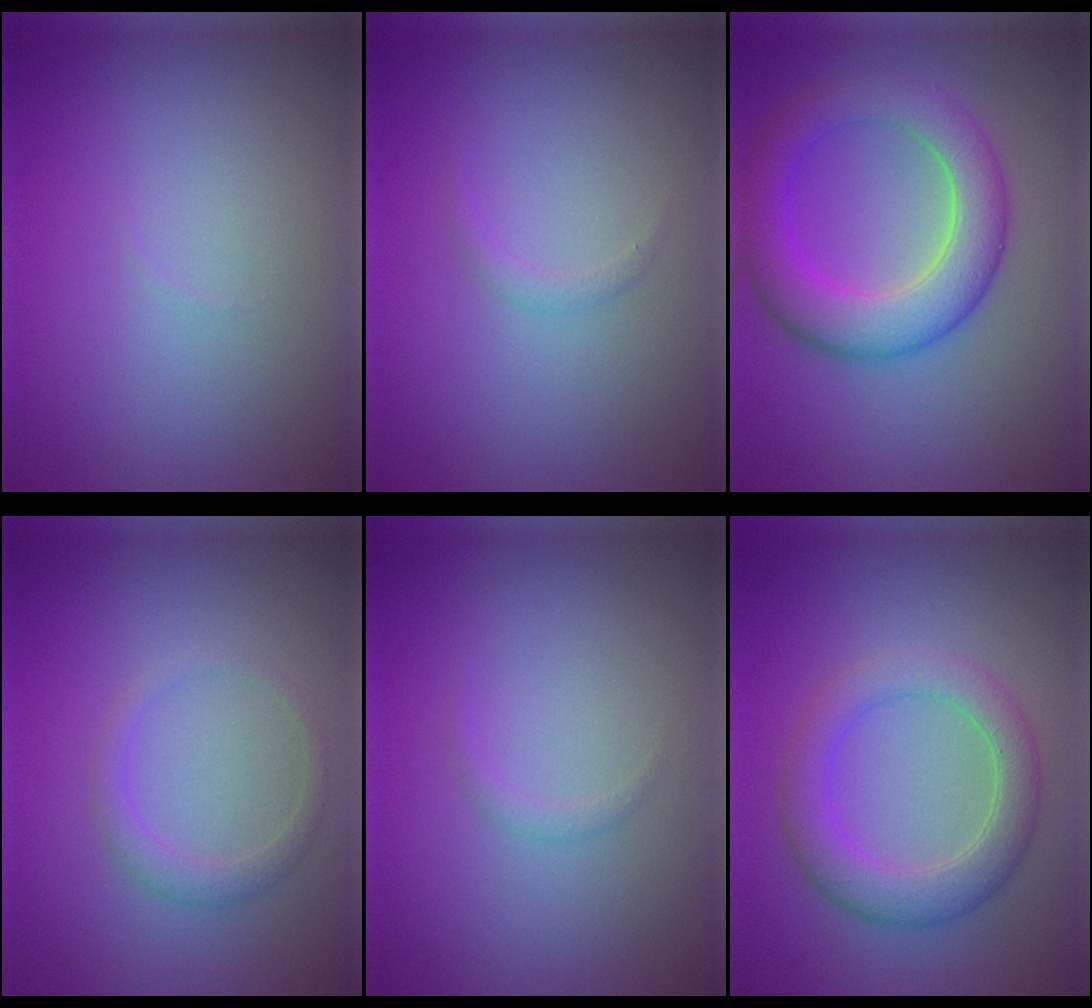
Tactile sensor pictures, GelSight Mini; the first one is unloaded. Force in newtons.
{"total": 0.8, "press": 0.8, "slide": 0.1}
{"total": 6.6, "press": 6.6, "slide": 0.1}
{"total": 1.6, "press": 1.6, "slide": 0.0}
{"total": 0.7, "press": 0.7, "slide": 0.0}
{"total": 4.4, "press": 4.4, "slide": 0.1}